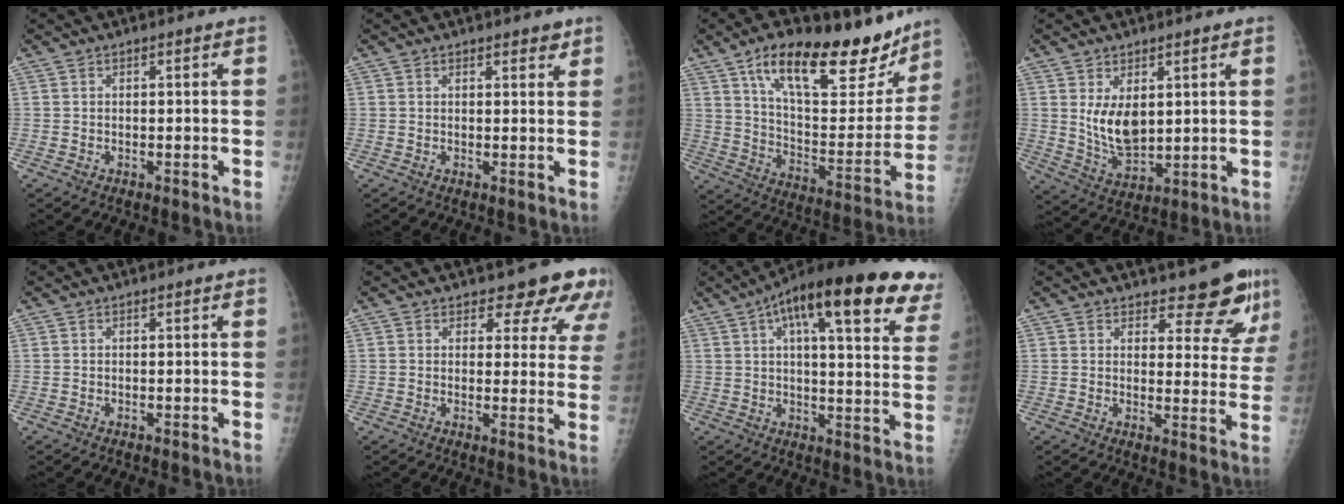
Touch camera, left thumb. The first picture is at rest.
{"total": 2.2, "force": [1.7, 0.9, 1.1], "torque": [-0.001, -0.009, 0.019]}
{"total": 26.4, "force": [17.6, 10.2, 16.9], "torque": [-0.210, -0.058, 0.278]}
{"total": 8.2, "force": [2.3, 4.8, 6.3], "torque": [-0.094, -0.028, 0.060]}
{"total": 0.0}
{"total": 9.9, "force": [7.9, 4.4, 4.1], "torque": [-0.004, -0.042, 0.074]}
{"total": 27.2, "force": [15.0, 7.7, 21.3], "torque": [-0.269, 0.002, 0.194]}
{"total": 9.7, "force": [8.1, 3.4, 4.2], "torque": [-0.021, -0.062, 0.093]}